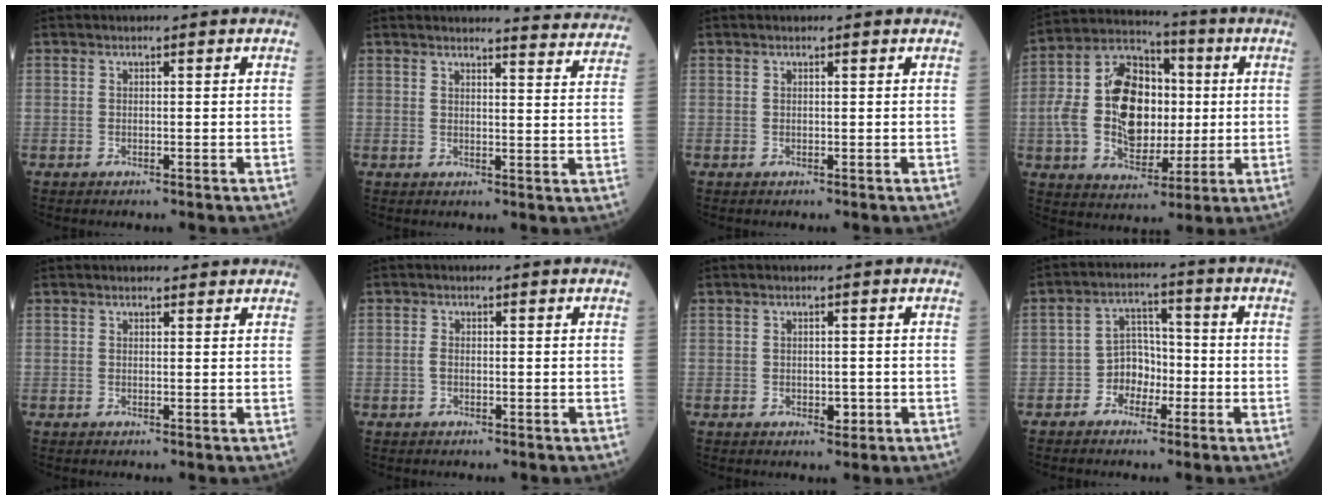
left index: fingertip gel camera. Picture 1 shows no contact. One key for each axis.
{"total": 10.5, "fx": 10.4, "fy": 0.3, "fz": 1.1, "tx": 0.003, "ty": -0.055, "tz": 0.095}
{"total": 0.0}
{"total": 15.6, "fx": 0.3, "fy": 9.9, "fz": 12.0, "tx": -0.255, "ty": 0.030, "tz": 0.009}
{"total": 1.7, "fx": 1.5, "fy": 0.6, "fz": 0.2, "tx": -0.005, "ty": 0.006, "tz": 0.015}
{"total": 1.0, "fx": -0.3, "fy": 0.7, "fz": 0.6, "tx": -0.018, "ty": 0.000, "tz": -0.005}
{"total": 1.7, "fx": -0.4, "fy": 1.0, "fz": 1.3, "tx": -0.017, "ty": -0.001, "tz": -0.001}
{"total": 4.9, "fx": -2.1, "fy": 3.7, "fz": 2.3, "tx": -0.039, "ty": 0.014, "tz": -0.043}